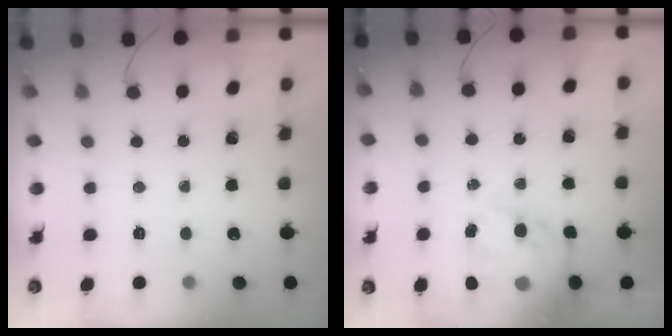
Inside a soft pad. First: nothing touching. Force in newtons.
{"total": 17.3, "press": 16.8, "slide": 4.4}